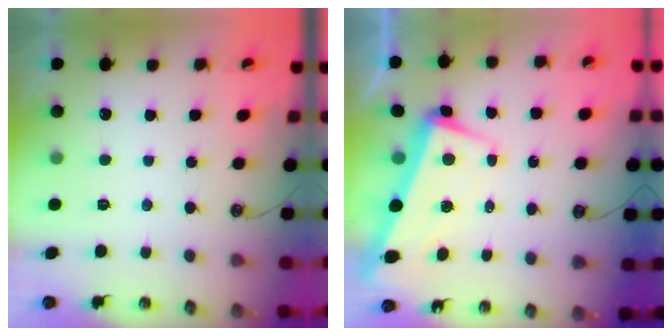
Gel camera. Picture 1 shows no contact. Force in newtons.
{"total": 2.1, "press": 0.6, "slide": 2.0}